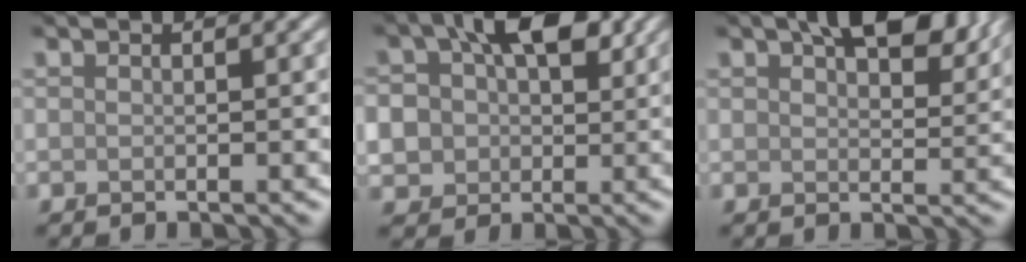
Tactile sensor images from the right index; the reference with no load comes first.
{"total": 9.3, "force": [1.4, 7.4, 5.5], "torque": [-0.097, 0.009, 0.020]}
{"total": 7.6, "force": [4.4, 3.6, 5.0], "torque": [-0.068, 0.005, 0.068]}